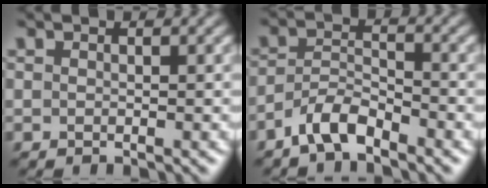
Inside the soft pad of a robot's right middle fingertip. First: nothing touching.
{"total": 3.5, "force": [-2.7, 1.0, 1.9], "torque": [-0.036, 0.010, -0.059]}